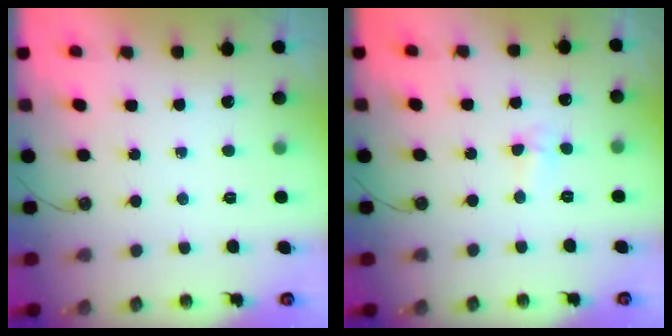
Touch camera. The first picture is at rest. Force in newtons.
{"total": 3.0, "press": 2.9, "slide": 0.7}